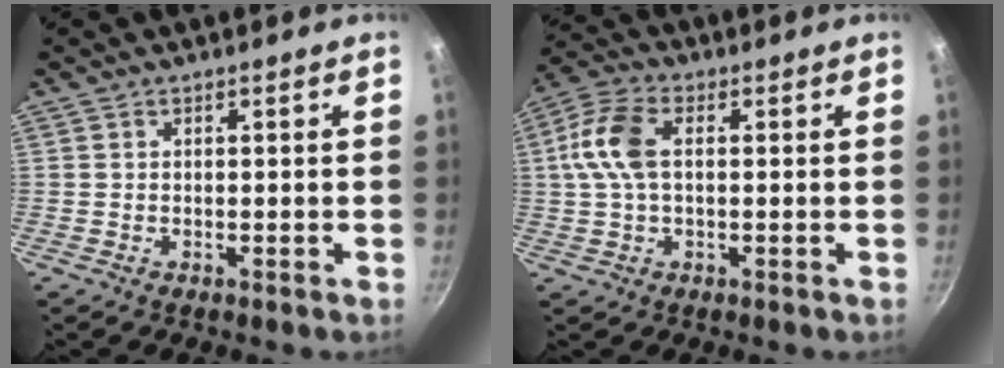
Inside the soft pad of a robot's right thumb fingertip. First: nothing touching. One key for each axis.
{"total": 9.5, "fx": 1.1, "fy": 5.5, "fz": 7.6, "tx": -0.159, "ty": 0.020, "tz": 0.013}